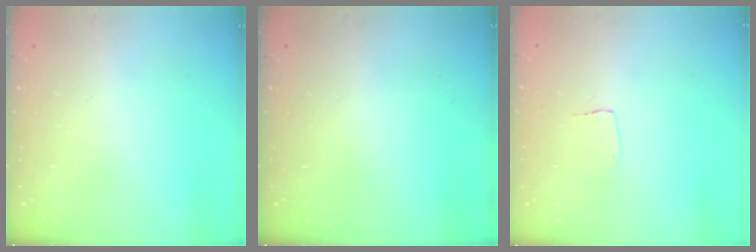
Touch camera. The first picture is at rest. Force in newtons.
{"total": 0.0}
{"total": 3.3, "press": 3.3, "slide": 0.1}